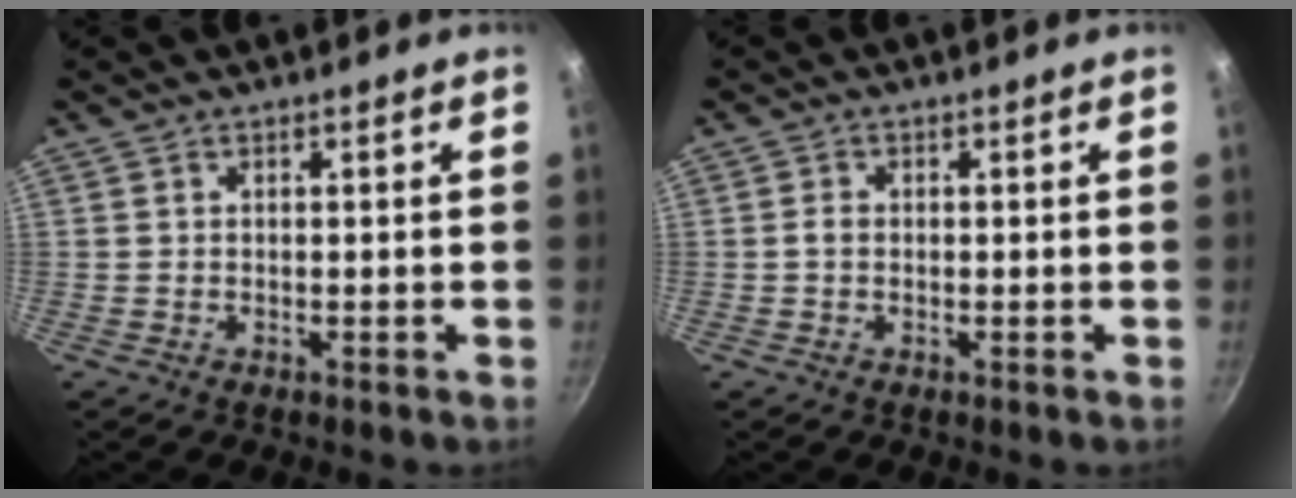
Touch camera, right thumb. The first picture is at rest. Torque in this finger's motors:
{"motor_torque": [-0.07, -0.13, 0.46, -0.41, -0.02]}